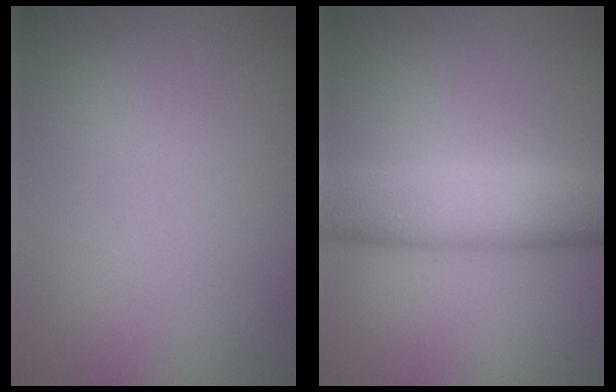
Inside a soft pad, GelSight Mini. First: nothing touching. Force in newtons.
{"total": 7.0, "press": 7.0, "slide": 0.1}